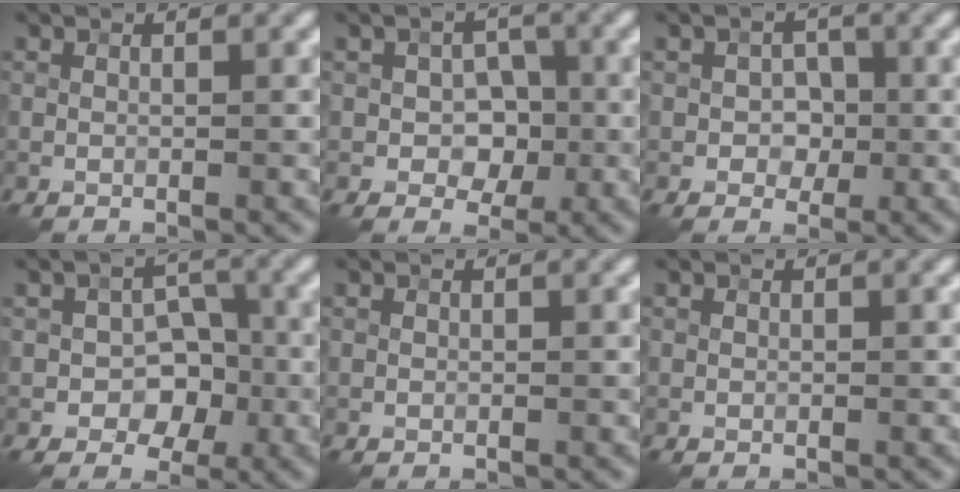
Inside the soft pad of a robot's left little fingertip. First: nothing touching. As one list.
[{"total": 3.7, "force": [-0.5, 2.8, 2.4], "torque": [-0.028, -0.002, -0.013]}, {"total": 2.3, "force": [-0.3, 1.9, 1.2], "torque": [-0.013, -0.001, -0.009]}, {"total": 4.5, "force": [-1.2, 3.4, 2.7], "torque": [-0.022, 0.000, -0.023]}, {"total": 0.0}, {"total": 0.0}]